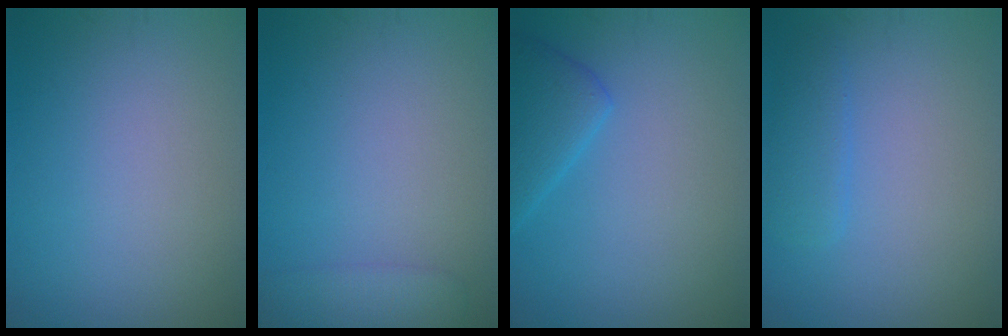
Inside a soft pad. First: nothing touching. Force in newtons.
{"total": 2.4, "press": 2.3, "slide": 0.3}
{"total": 2.9, "press": 2.9, "slide": 0.2}
{"total": 1.8, "press": 1.8, "slide": 0.2}